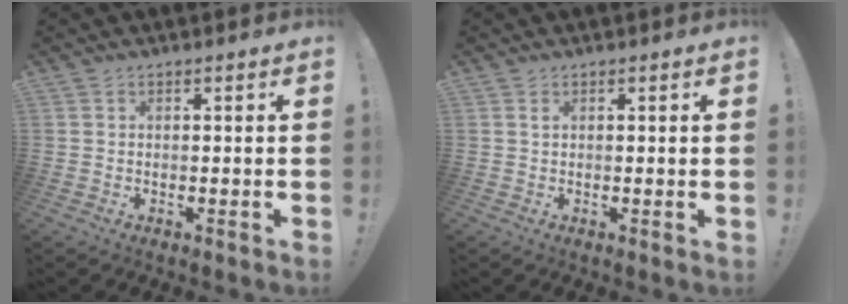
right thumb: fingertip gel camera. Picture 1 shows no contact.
{"total": 0.8, "force": [0.4, 0.1, 0.7], "torque": [-0.009, 0.000, 0.004]}